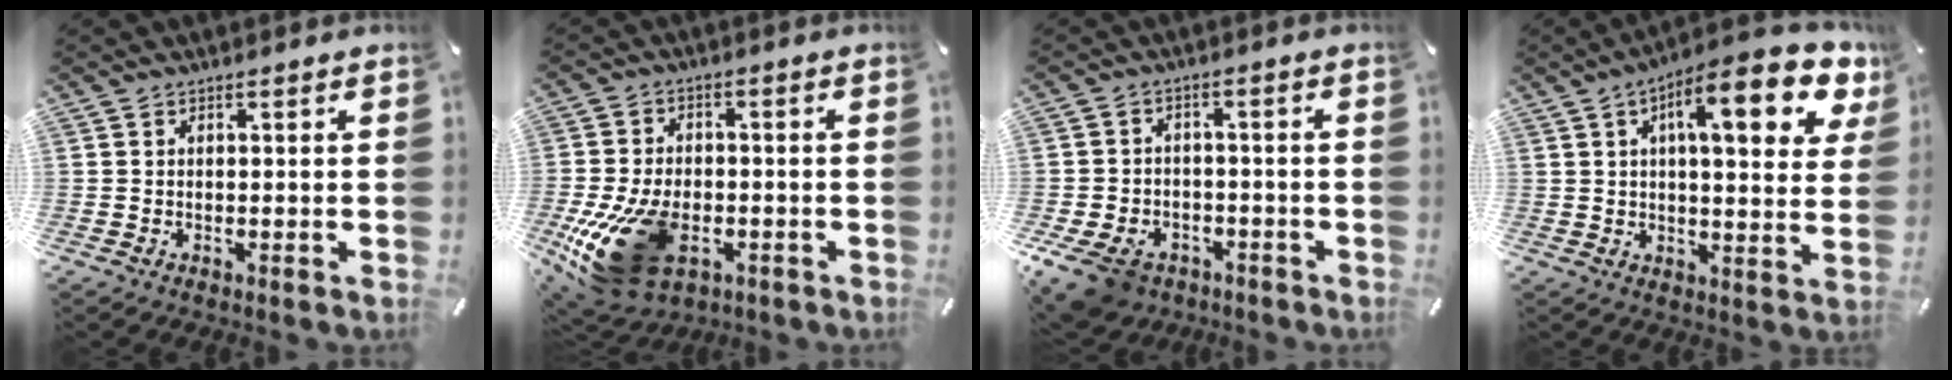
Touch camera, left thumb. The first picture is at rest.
{"total": 18.9, "force": [-6.4, 11.8, 13.3], "torque": [-0.255, 0.023, -0.095]}
{"total": 9.4, "force": [-5.7, 6.1, 4.3], "torque": [-0.093, 0.034, -0.104]}
{"total": 16.9, "force": [7.5, 5.5, 14.1], "torque": [-0.210, -0.022, 0.113]}